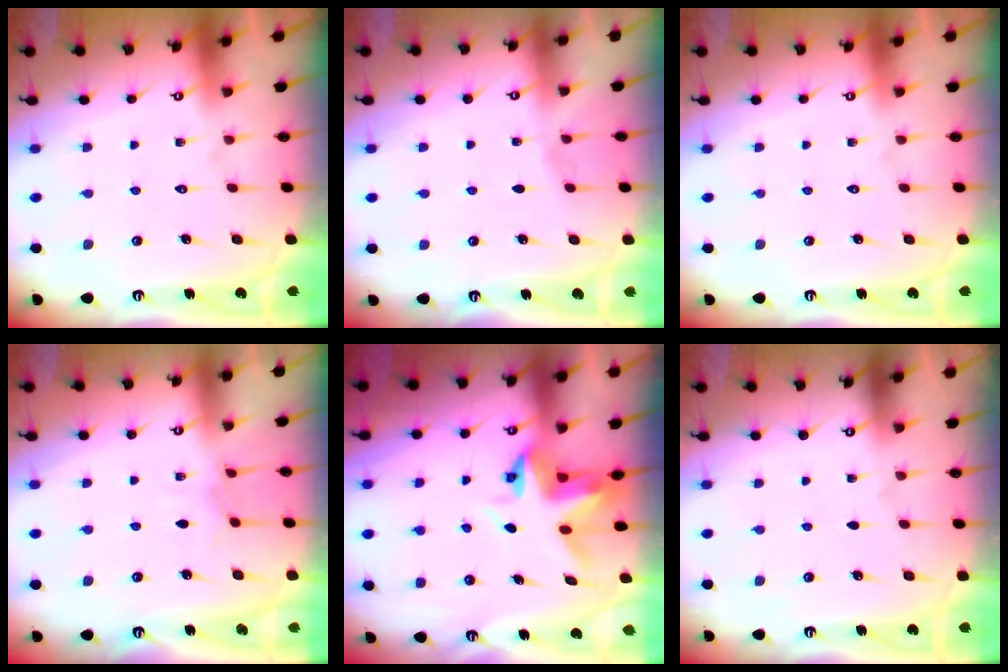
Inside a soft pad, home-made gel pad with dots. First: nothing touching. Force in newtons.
{"total": 2.1, "press": 2.1, "slide": 0.4}
{"total": 0.0}
{"total": 4.5, "press": 4.5, "slide": 0.6}
{"total": 4.2, "press": 4.2, "slide": 0.3}
{"total": 0.0}